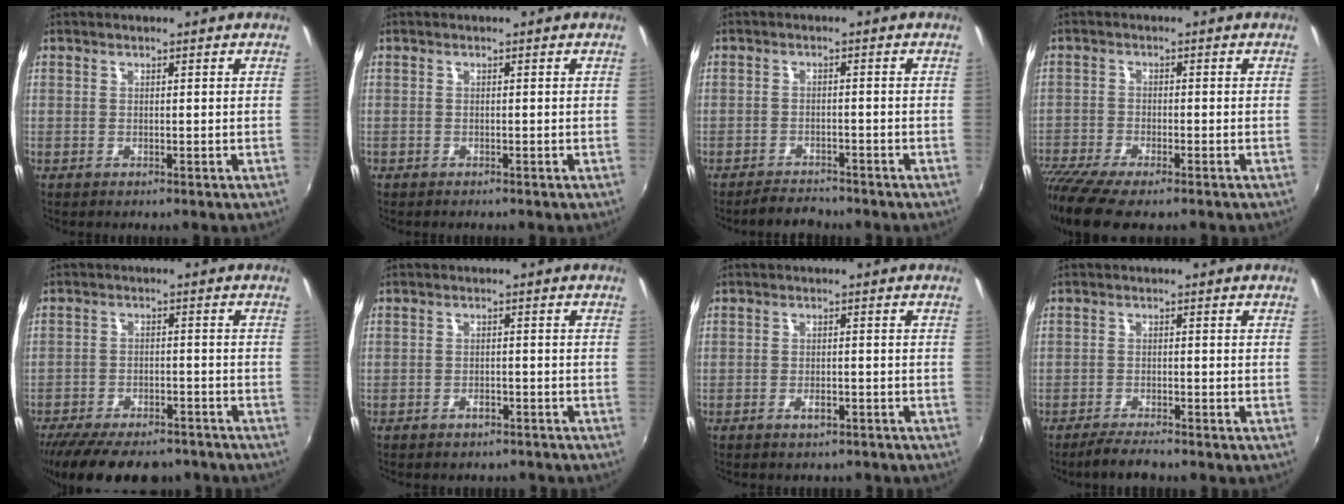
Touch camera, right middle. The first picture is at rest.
{"total": 0.6, "force": [-0.5, 0.2, 0.0], "torque": [-0.002, -0.003, -0.011]}
{"total": 4.3, "force": [-4.1, 1.2, 0.7], "torque": [-0.034, -0.003, -0.065]}
{"total": 12.5, "force": [-9.4, 3.3, 7.5], "torque": [-0.184, -0.058, -0.169]}
{"total": 18.2, "force": [-14.7, 6.6, 8.6], "torque": [-0.179, -0.022, -0.211]}
{"total": 4.0, "force": [-3.5, 1.6, 1.1], "torque": [-0.027, -0.002, -0.043]}
{"total": 2.4, "force": [-1.9, 0.9, 1.1], "torque": [-0.025, 0.002, -0.026]}
{"total": 4.2, "force": [-3.8, 0.4, 1.9], "torque": [-0.053, -0.012, -0.070]}